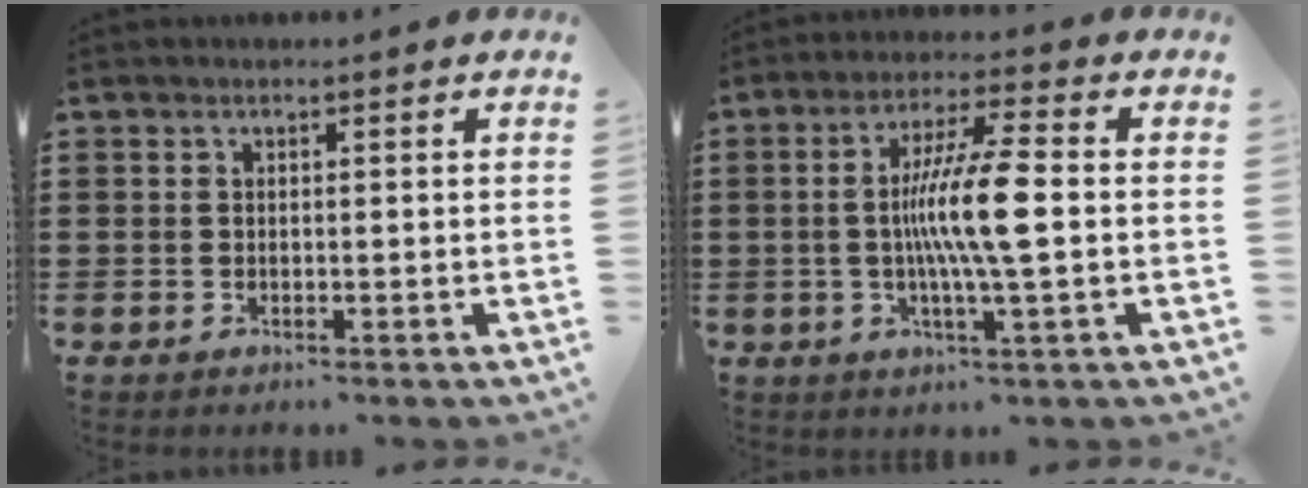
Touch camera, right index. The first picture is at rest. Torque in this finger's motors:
{"motor_torque": [0.66, 0.00, 0.44, 0.21]}